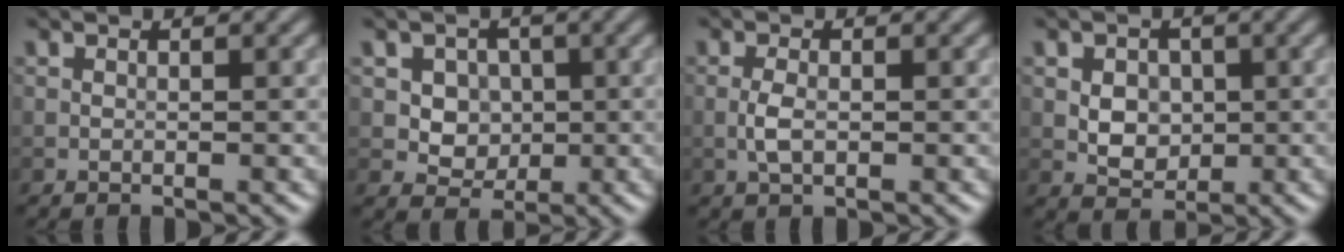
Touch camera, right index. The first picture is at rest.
{"total": 3.7, "force": [0.6, 3.2, 1.8], "torque": [-0.024, -0.006, 0.014]}
{"total": 1.8, "force": [-0.4, 0.8, 1.6], "torque": [-0.034, 0.001, -0.011]}
{"total": 3.5, "force": [0.4, 2.8, 2.1], "torque": [-0.029, 0.002, 0.005]}